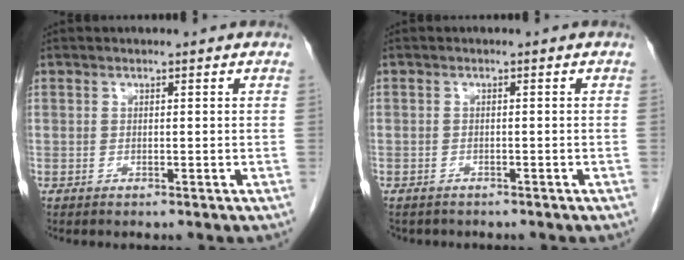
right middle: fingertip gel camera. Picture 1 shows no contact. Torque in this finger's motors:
{"motor_torque": [1.86, -0.28, 0.76, -0.04]}